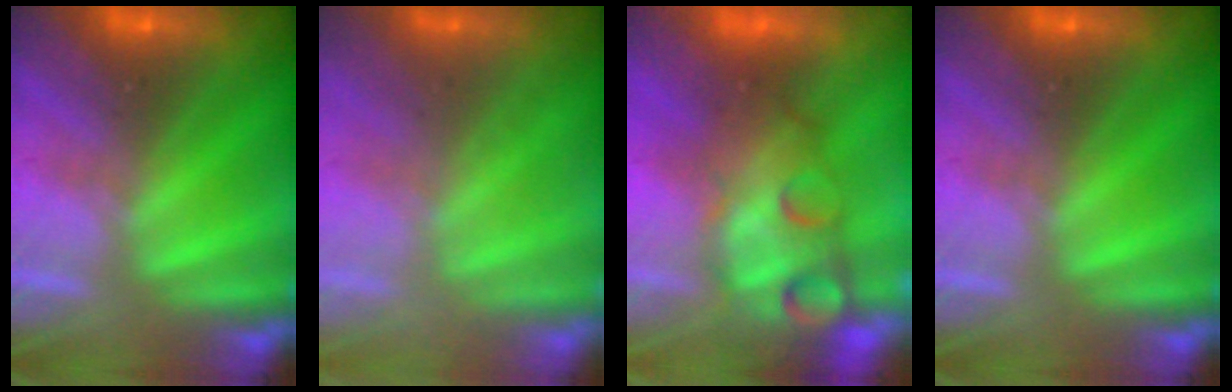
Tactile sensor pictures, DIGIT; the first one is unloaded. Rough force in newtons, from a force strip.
{"total": 2.2}
{"total": 7.7}
{"total": 0.0}